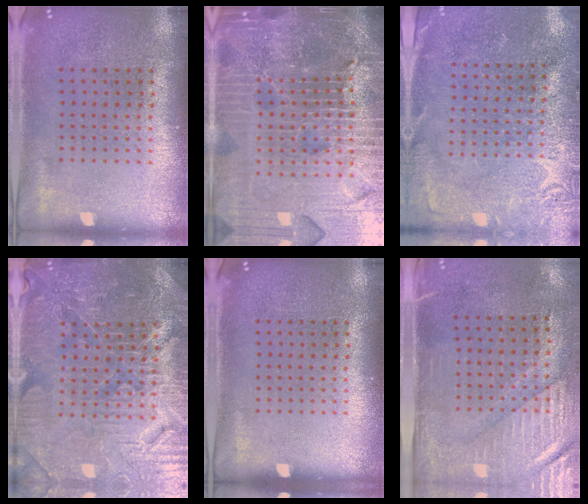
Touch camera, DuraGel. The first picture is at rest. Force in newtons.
{"total": 6.8, "press": 5.9, "slide": 3.3}
{"total": 2.7, "press": 2.7, "slide": 0.4}
{"total": 4.6, "press": 4.4, "slide": 1.3}
{"total": 0.0}
{"total": 3.0, "press": 2.6, "slide": 1.5}